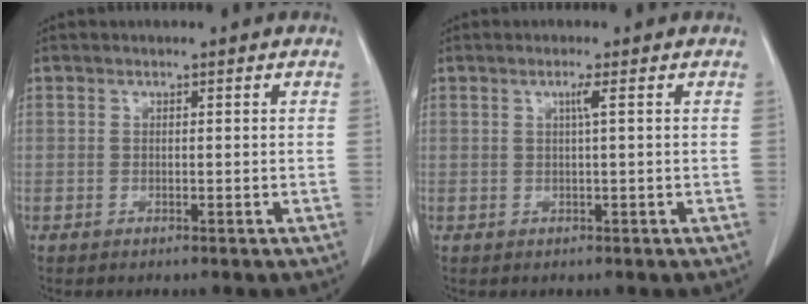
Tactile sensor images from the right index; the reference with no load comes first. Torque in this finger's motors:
{"motor_torque": [0.16, -0.03, 0.02, 0.02]}